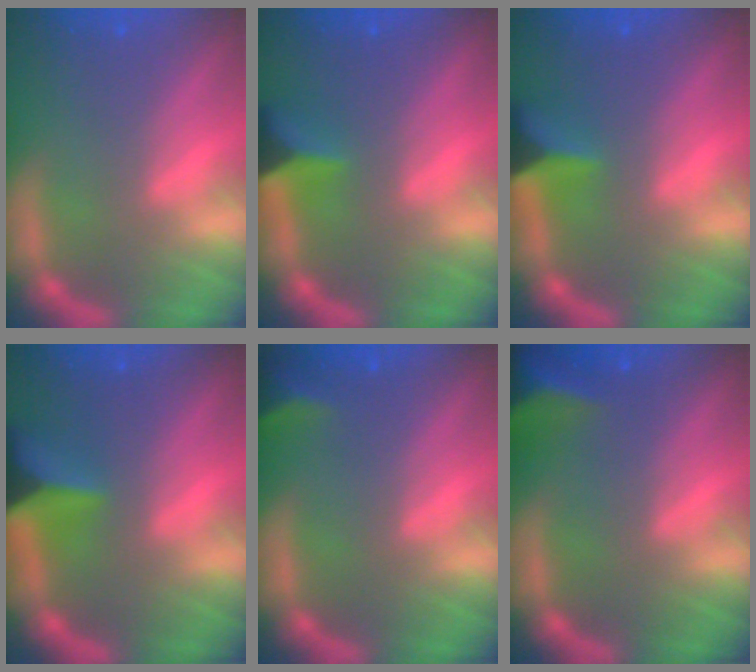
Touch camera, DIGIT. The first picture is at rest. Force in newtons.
{"total": 4.0}
{"total": 4.4}
{"total": 6.5}
{"total": 2.9}
{"total": 7.0}